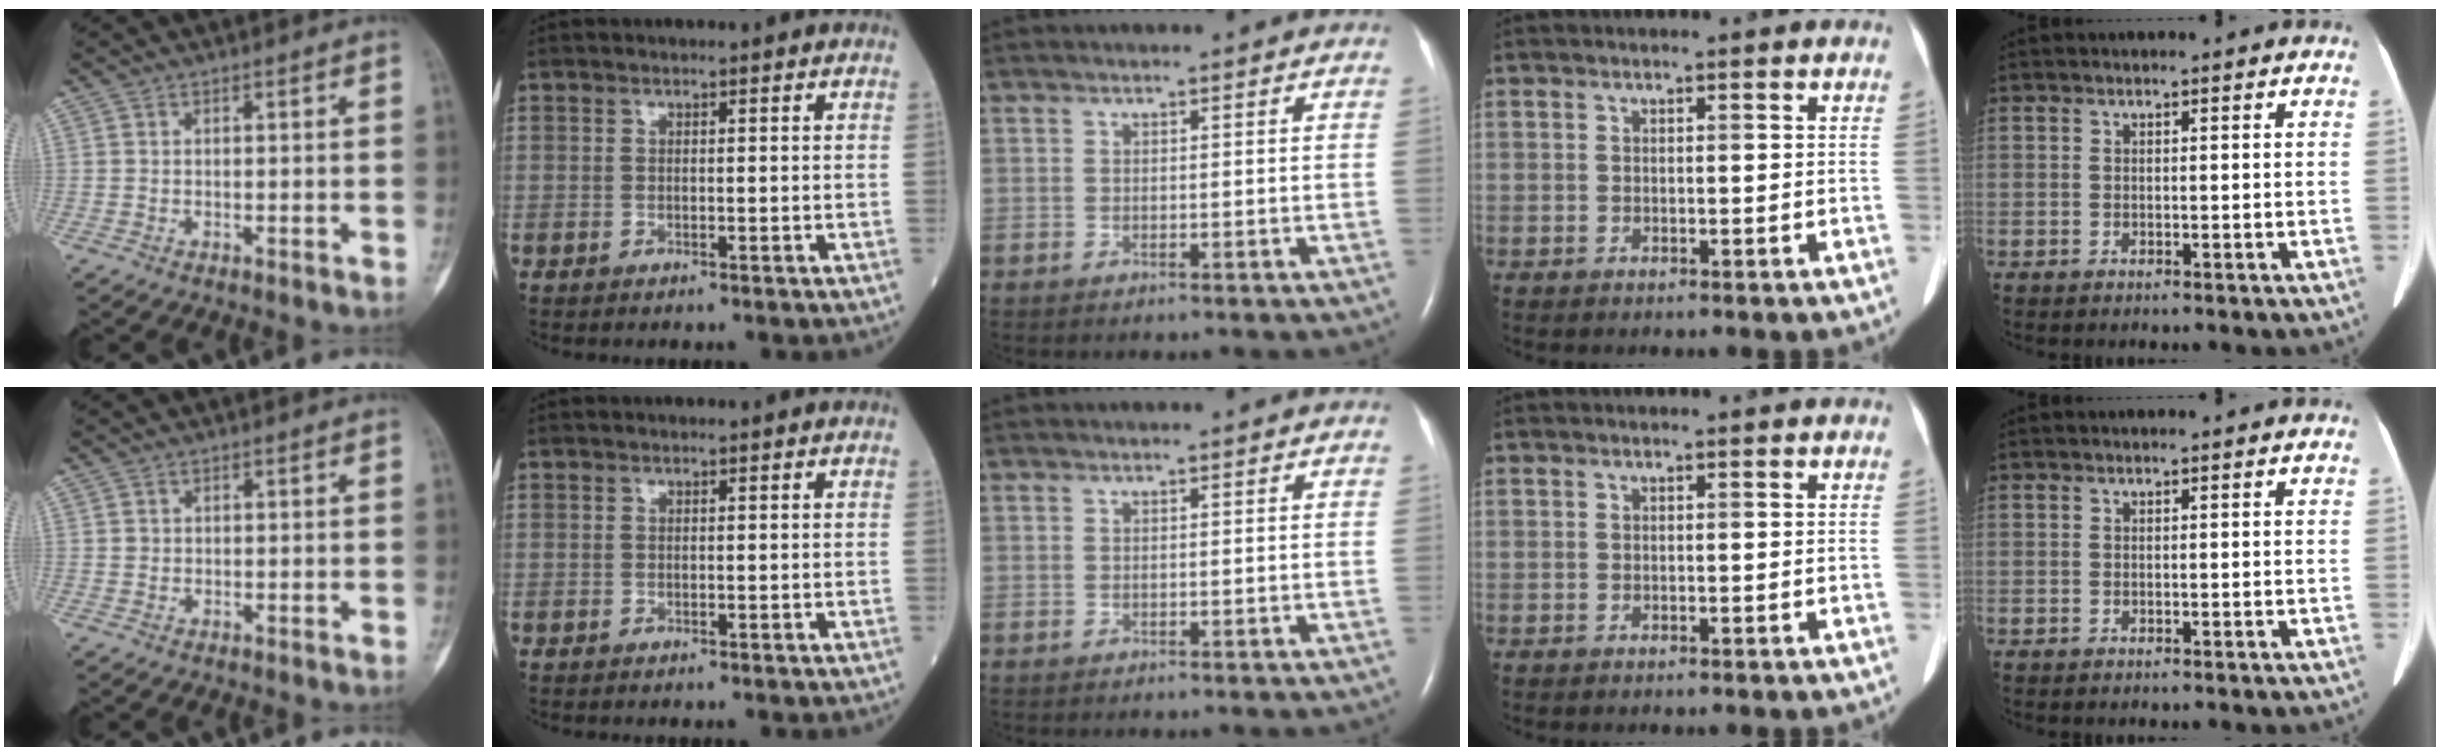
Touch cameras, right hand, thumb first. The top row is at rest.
{"thumb": {"total": 0.7, "force": [0.1, 0.6, 0.1], "torque": [0.002, 0.002, 0.002]}}